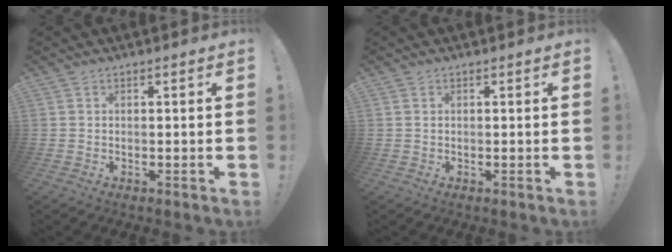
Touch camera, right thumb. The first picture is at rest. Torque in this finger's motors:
{"motor_torque": [-0.01, 0.05, 0.05, 0.00, 0.00]}